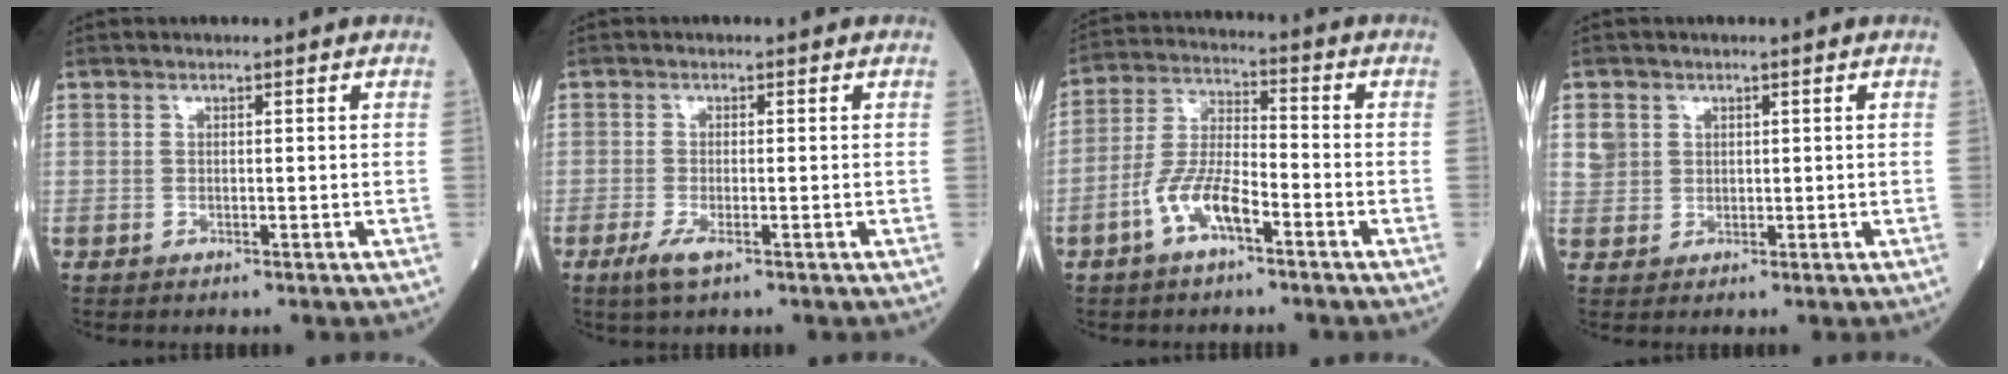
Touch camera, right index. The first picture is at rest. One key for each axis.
{"total": 2.8, "fx": -1.6, "fy": 0.5, "fz": 2.3, "tx": -0.051, "ty": -0.007, "tz": -0.030}
{"total": 8.2, "fx": -4.2, "fy": 2.5, "fz": 6.7, "tx": -0.144, "ty": 0.009, "tz": -0.083}
{"total": 2.7, "fx": 1.1, "fy": 2.4, "fz": 0.5, "tx": -0.007, "ty": 0.006, "tz": 0.024}